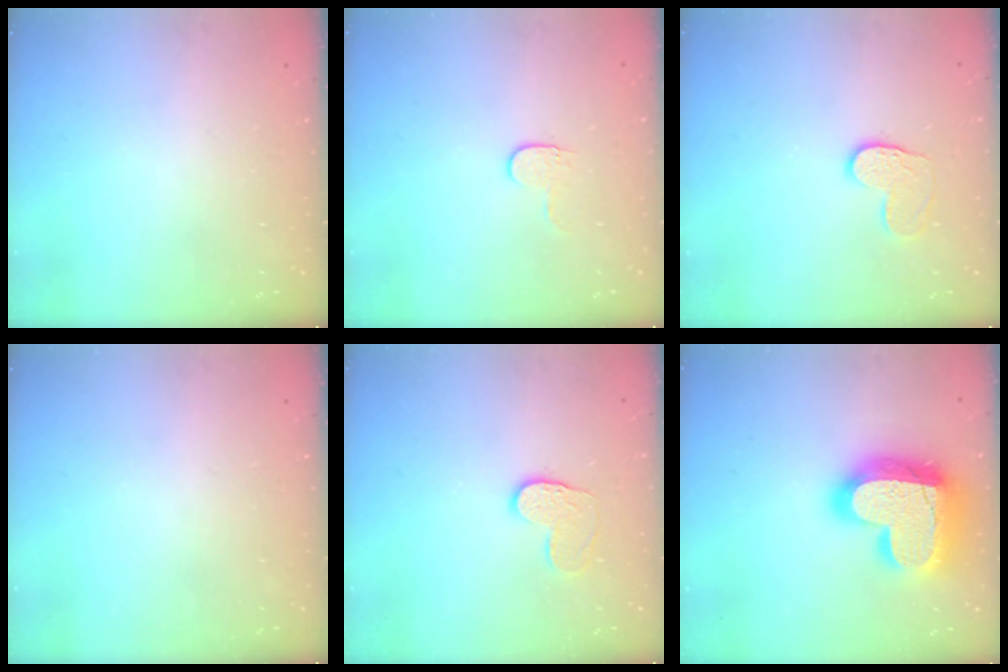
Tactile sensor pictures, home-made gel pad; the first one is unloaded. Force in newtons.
{"total": 3.6, "press": 3.6, "slide": 0.4}
{"total": 7.6, "press": 7.6, "slide": 0.4}
{"total": 0.0}
{"total": 7.6, "press": 7.6, "slide": 0.4}
{"total": 26.4, "press": 26.3, "slide": 2.0}